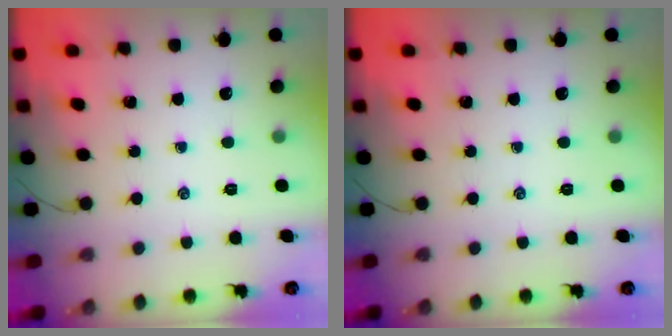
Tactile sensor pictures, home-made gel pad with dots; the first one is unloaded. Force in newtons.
{"total": 0.0}